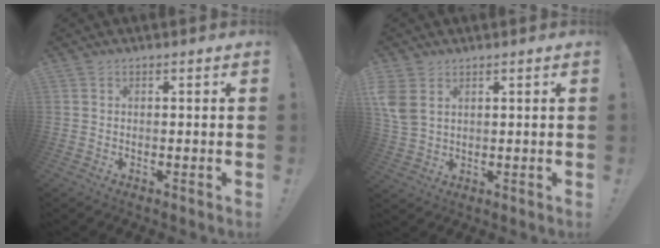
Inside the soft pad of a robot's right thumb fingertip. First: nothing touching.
{"total": 6.6, "force": [3.1, 4.3, 4.1], "torque": [-0.079, -0.011, 0.060]}